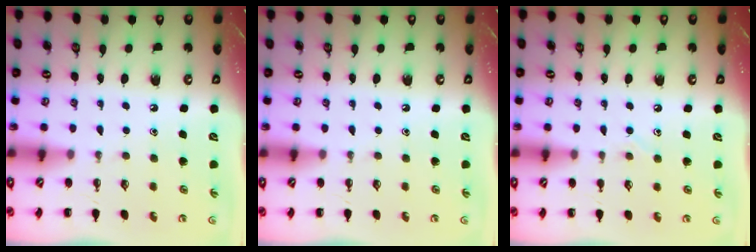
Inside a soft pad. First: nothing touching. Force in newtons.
{"total": 0.0}
{"total": 4.5, "press": 4.3, "slide": 1.3}